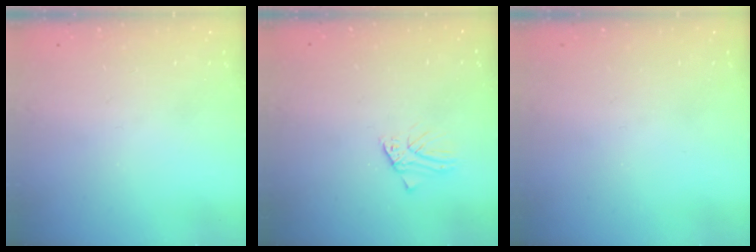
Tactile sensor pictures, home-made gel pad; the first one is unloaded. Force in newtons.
{"total": 0.0}
{"total": 0.0}